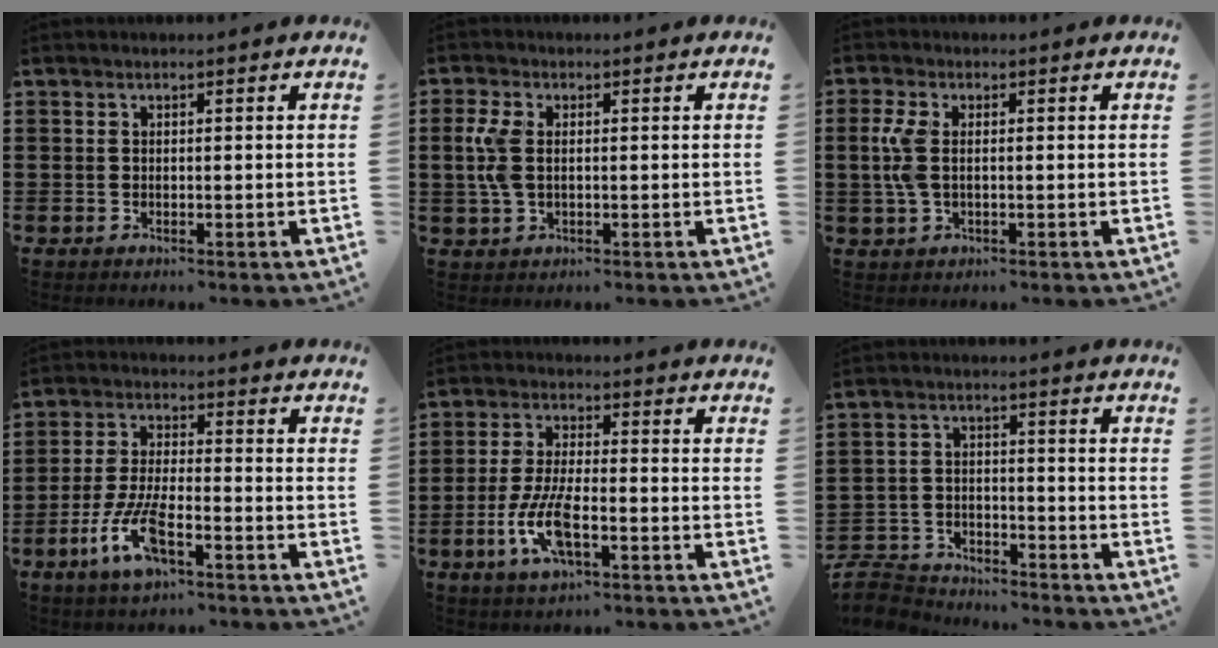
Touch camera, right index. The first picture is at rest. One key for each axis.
{"total": 5.1, "fx": 0.3, "fy": 2.8, "fz": 4.2, "tx": -0.115, "ty": -0.001, "tz": -0.004}
{"total": 4.6, "fx": 0.2, "fy": 2.2, "fz": 4.1, "tx": -0.109, "ty": -0.004, "tz": -0.006}
{"total": 8.5, "fx": -4.2, "fy": 2.5, "fz": 7.0, "tx": -0.165, "ty": -0.013, "tz": -0.080}
{"total": 8.2, "fx": -3.1, "fy": 2.6, "fz": 7.1, "tx": -0.164, "ty": -0.014, "tz": -0.060}
{"total": 6.0, "fx": -5.9, "fy": 1.2, "fz": 0.5, "tx": -0.026, "ty": 0.008, "tz": -0.121}